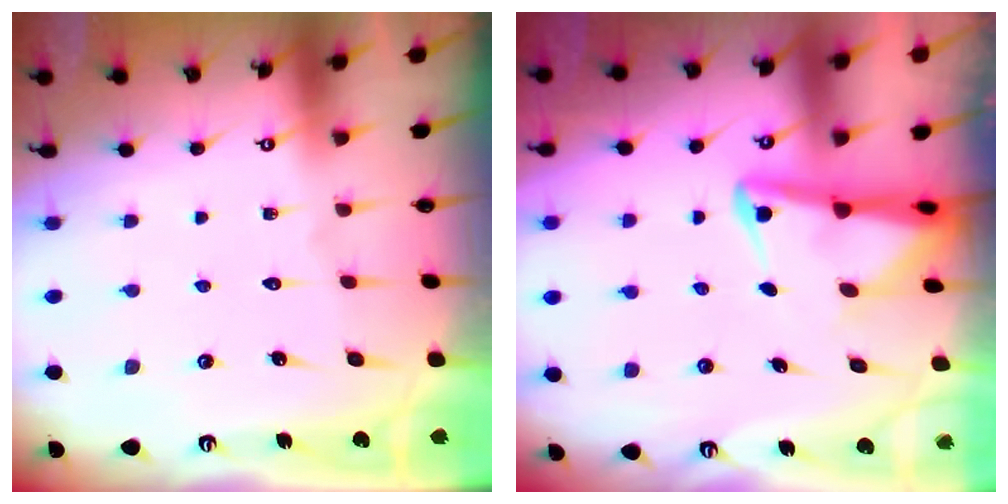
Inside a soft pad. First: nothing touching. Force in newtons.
{"total": 3.6, "press": 3.6, "slide": 0.5}